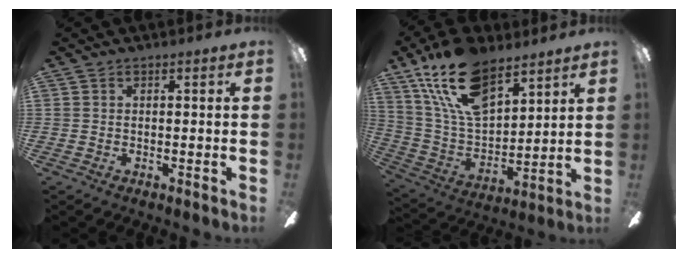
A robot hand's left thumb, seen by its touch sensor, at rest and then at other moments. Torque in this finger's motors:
{"motor_torque": [0.69, -0.34, 1.84, -0.93, 0.50]}